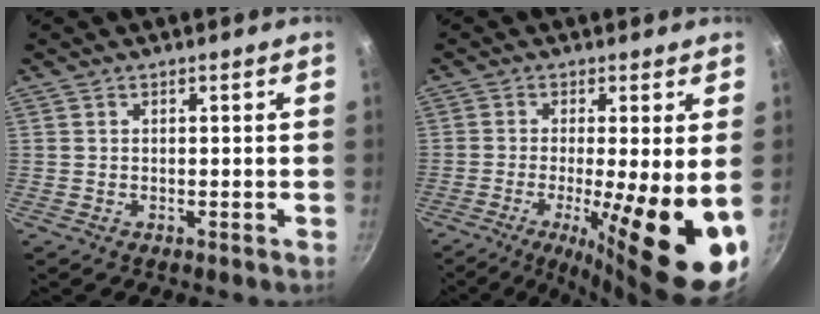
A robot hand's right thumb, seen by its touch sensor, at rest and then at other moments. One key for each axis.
{"total": 16.5, "fx": -3.7, "fy": 3.2, "fz": 15.8, "tx": -0.237, "ty": -0.015, "tz": -0.051}